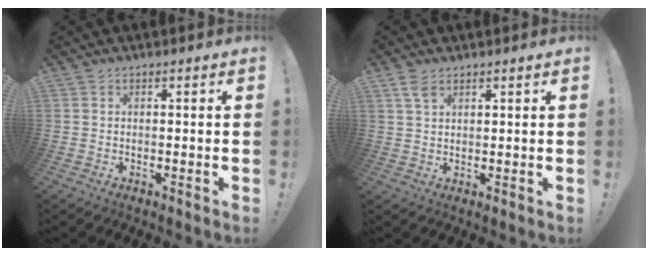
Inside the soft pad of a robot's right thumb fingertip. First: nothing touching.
{"total": 3.7, "force": [2.2, 1.8, 2.4], "torque": [-0.046, -0.005, 0.041]}